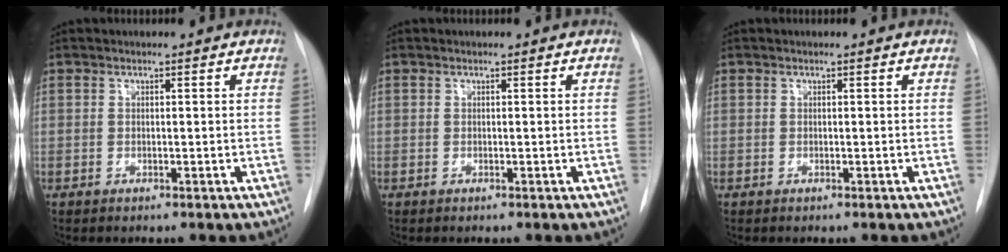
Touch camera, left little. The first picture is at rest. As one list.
[{"total": 0.0}, {"total": 0.0}]